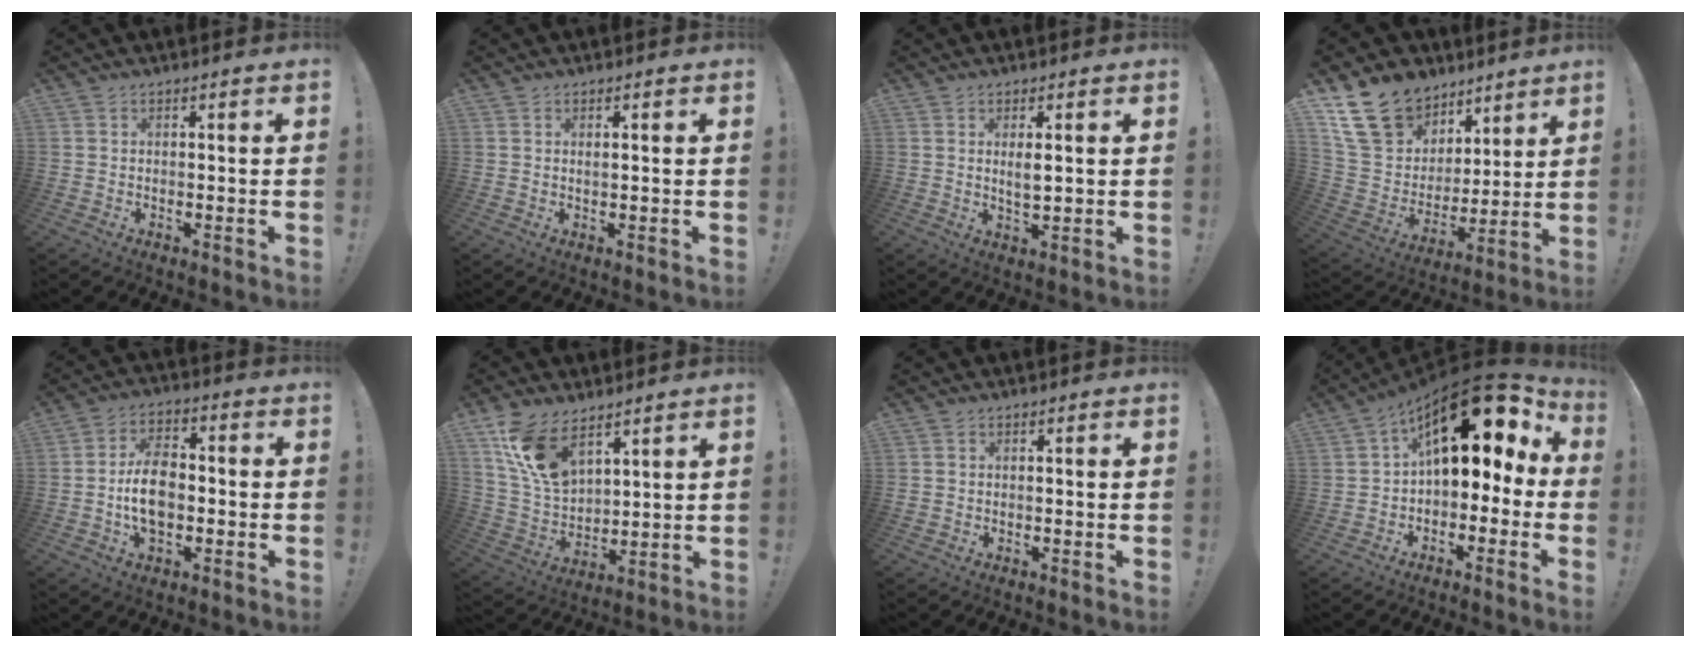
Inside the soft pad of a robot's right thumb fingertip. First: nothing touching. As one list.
[{"total": 0.9, "force": [0.3, 0.0, 0.8], "torque": [-0.016, -0.001, 0.004]}, {"total": 3.8, "force": [0.8, 1.4, 3.5], "torque": [-0.053, -0.008, 0.009]}, {"total": 18.4, "force": [11.1, 13.1, 6.6], "torque": [-0.115, -0.058, 0.229]}, {"total": 11.3, "force": [-1.9, 7.4, 8.3], "torque": [-0.150, 0.010, -0.035]}, {"total": 13.9, "force": [9.1, 7.3, 7.5], "torque": [-0.150, -0.048, 0.176]}, {"total": 0.6, "force": [-0.2, 0.6, 0.0], "torque": [-0.009, 0.004, -0.001]}, {"total": 17.7, "force": [6.9, 8.4, 14.0], "torque": [-0.222, -0.040, 0.120]}]